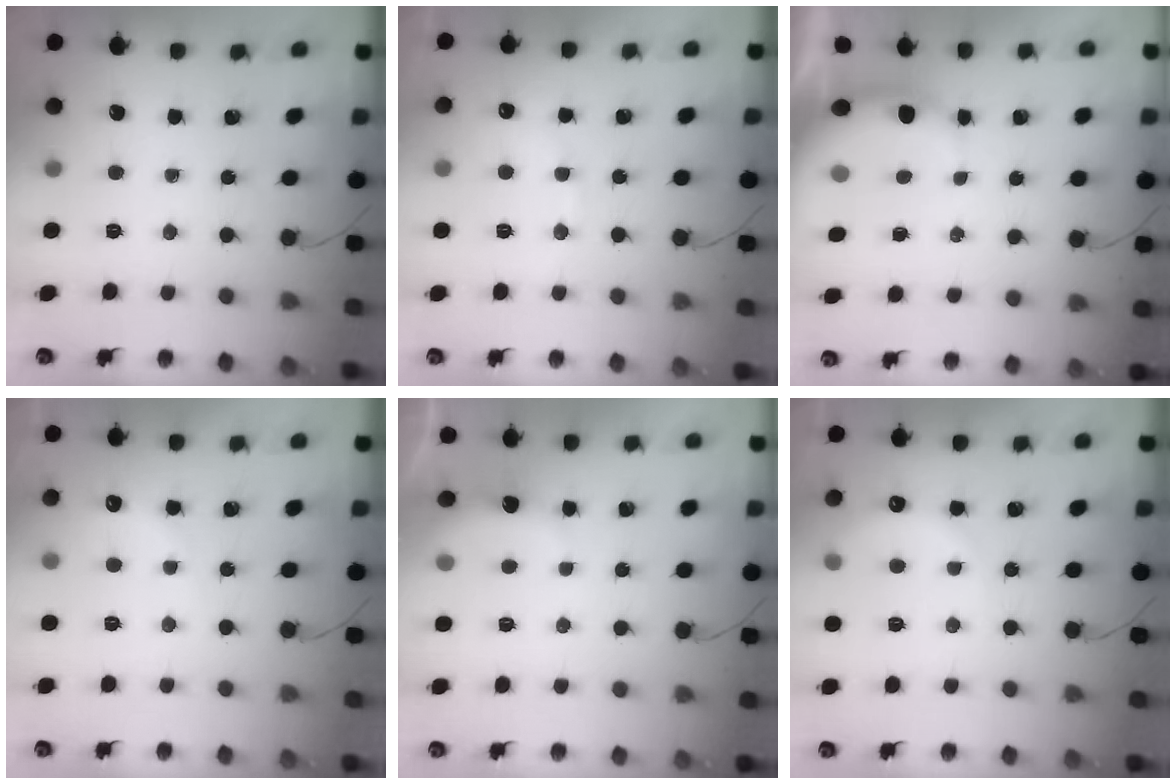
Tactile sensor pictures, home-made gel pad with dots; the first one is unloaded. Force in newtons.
{"total": 8.1, "press": 8.0, "slide": 1.2}
{"total": 4.8, "press": 4.8, "slide": 0.7}
{"total": 7.4, "press": 7.2, "slide": 1.4}
{"total": 5.2, "press": 5.1, "slide": 0.8}
{"total": 6.4, "press": 6.2, "slide": 1.6}